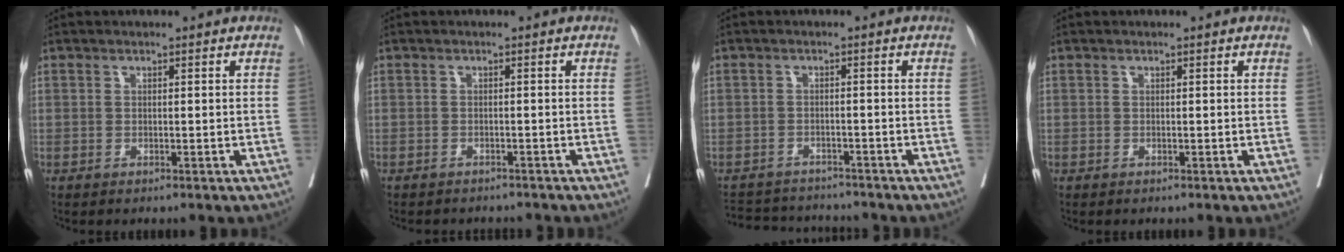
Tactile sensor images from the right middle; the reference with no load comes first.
{"total": 5.2, "force": [-4.8, 1.6, 1.0], "torque": [-0.010, -0.001, -0.057]}
{"total": 7.8, "force": [-7.5, 2.1, 0.8], "torque": [-0.012, 0.007, -0.107]}
{"total": 0.0}